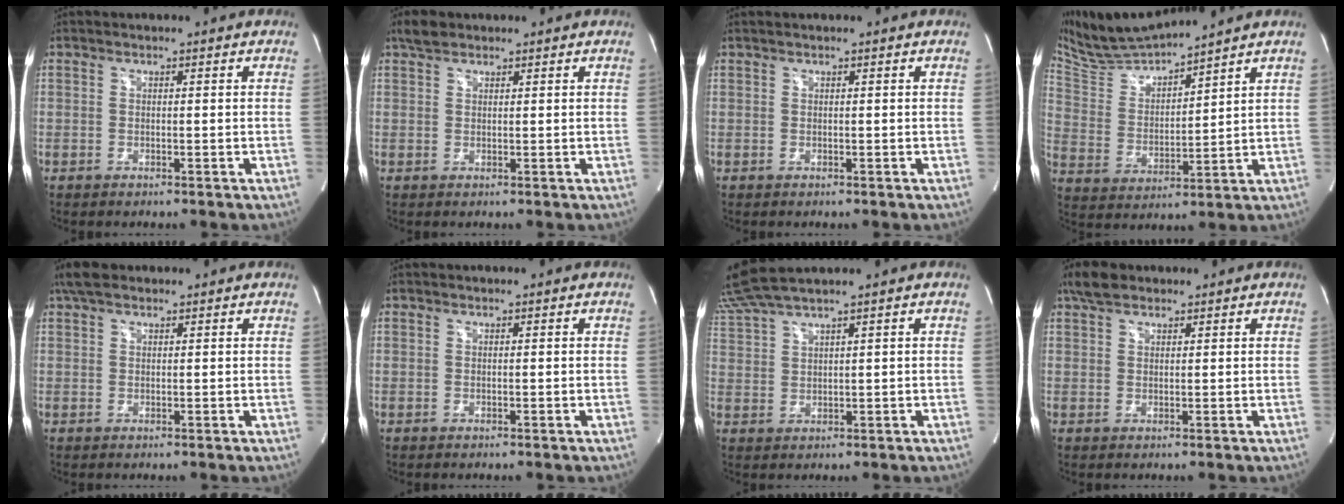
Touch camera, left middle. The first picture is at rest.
{"total": 2.3, "force": [1.8, 1.2, 0.8], "torque": [-0.018, 0.012, 0.032]}
{"total": 0.9, "force": [0.8, -0.1, 0.5], "torque": [-0.011, 0.016, 0.020]}
{"total": 10.7, "force": [10.3, -0.3, 2.8], "torque": [-0.077, 0.007, 0.213]}
{"total": 3.5, "force": [2.5, 1.5, 1.8], "torque": [-0.044, 0.025, 0.049]}
{"total": 0.0}
{"total": 2.6, "force": [2.2, -0.3, 1.4], "torque": [-0.025, 0.020, 0.044]}
{"total": 3.5, "force": [2.6, 1.7, 1.5], "torque": [-0.036, 0.017, 0.050]}